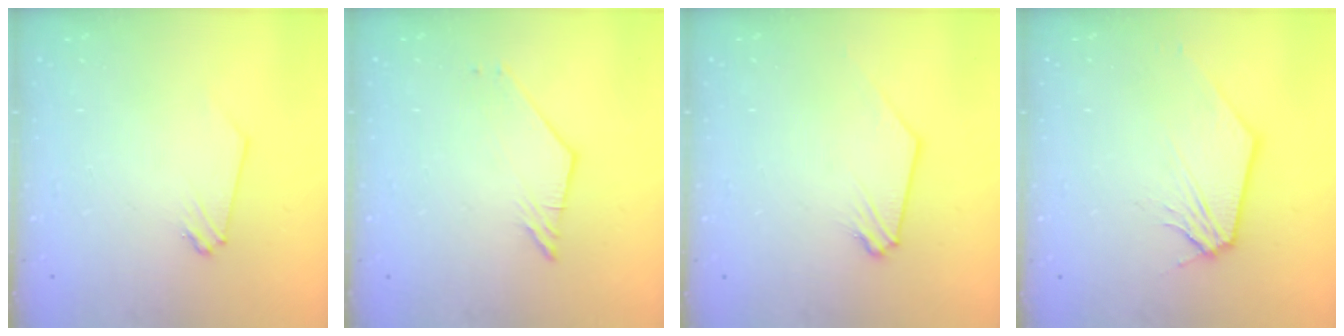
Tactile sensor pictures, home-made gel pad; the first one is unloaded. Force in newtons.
{"total": 2.5, "press": 2.4, "slide": 0.4}
{"total": 0.0}
{"total": 1.2, "press": 1.2, "slide": 0.3}